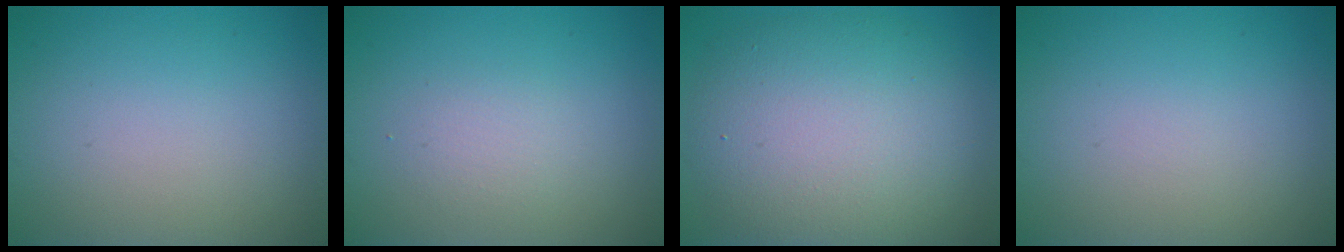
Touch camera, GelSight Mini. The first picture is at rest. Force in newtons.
{"total": 1.5, "press": 1.5, "slide": 0.1}
{"total": 10.0, "press": 10.0, "slide": 0.1}
{"total": 0.0}